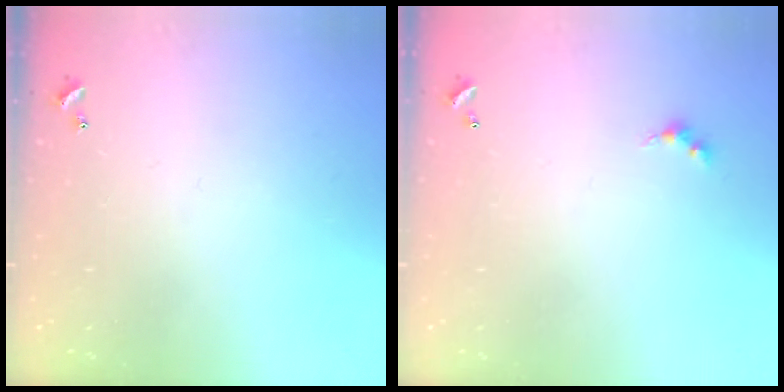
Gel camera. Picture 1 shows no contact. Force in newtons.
{"total": 2.5, "press": 2.5, "slide": 0.4}